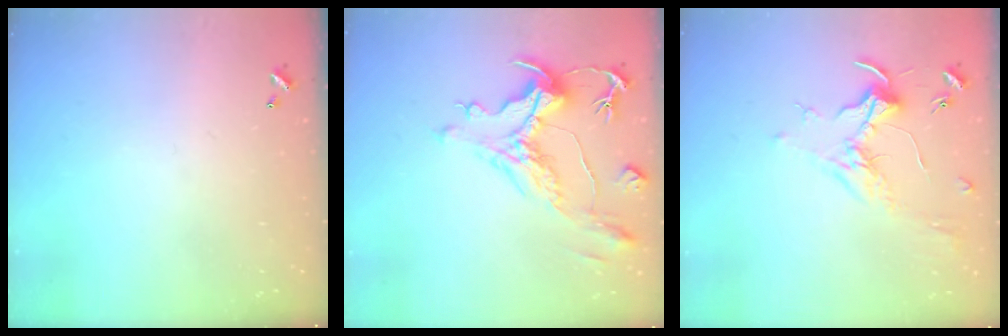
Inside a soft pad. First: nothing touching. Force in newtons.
{"total": 1.9, "press": 0.8, "slide": 1.7}
{"total": 1.7, "press": 1.5, "slide": 0.9}